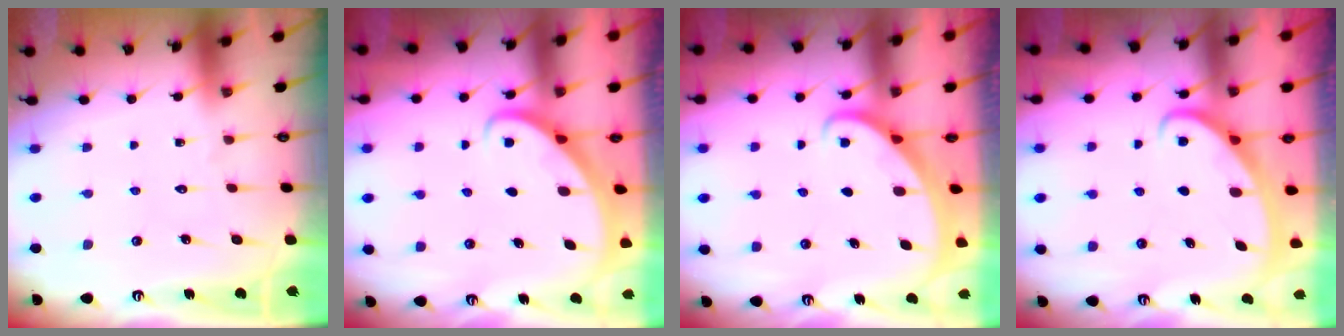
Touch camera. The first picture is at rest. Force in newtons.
{"total": 2.6, "press": 2.6, "slide": 0.2}
{"total": 1.7, "press": 1.6, "slide": 0.0}
{"total": 3.0, "press": 2.9, "slide": 0.3}